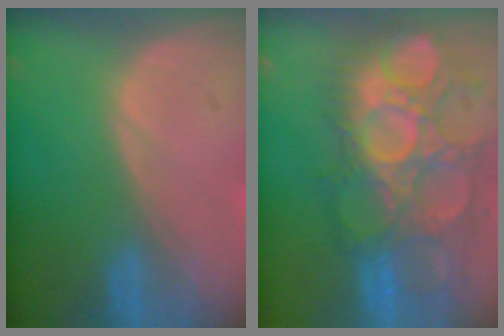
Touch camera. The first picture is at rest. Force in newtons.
{"total": 12.4, "press": 11.6, "slide": 4.3}